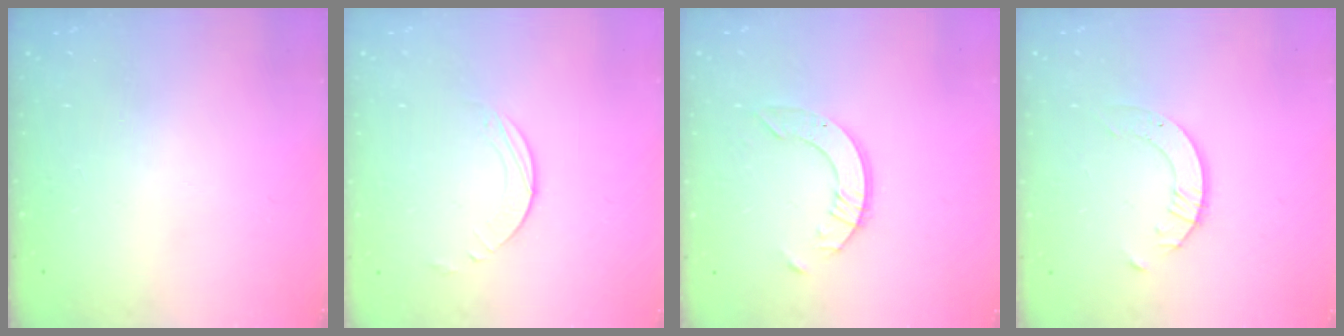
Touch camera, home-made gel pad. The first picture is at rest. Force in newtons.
{"total": 3.2, "press": 3.2, "slide": 0.3}
{"total": 6.1, "press": 6.1, "slide": 0.6}
{"total": 2.1, "press": 2.1, "slide": 0.2}